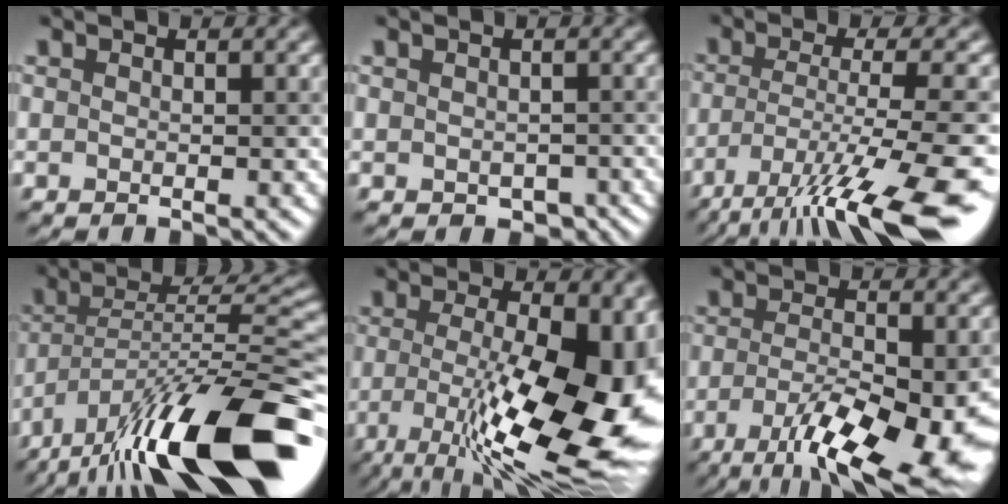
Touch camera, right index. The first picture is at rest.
{"total": 2.5, "force": [-1.1, 1.7, 1.4], "torque": [-0.019, -0.013, -0.009]}
{"total": 12.0, "force": [-6.6, 2.4, 9.7], "torque": [-0.162, -0.011, -0.106]}
{"total": 16.5, "force": [-10.1, 4.3, 12.3], "torque": [-0.205, 0.014, -0.180]}
{"total": 15.2, "force": [-3.5, 5.4, 13.8], "torque": [-0.204, -0.017, -0.049]}
{"total": 11.7, "force": [-5.8, 3.2, 9.6], "torque": [-0.173, -0.025, -0.090]}